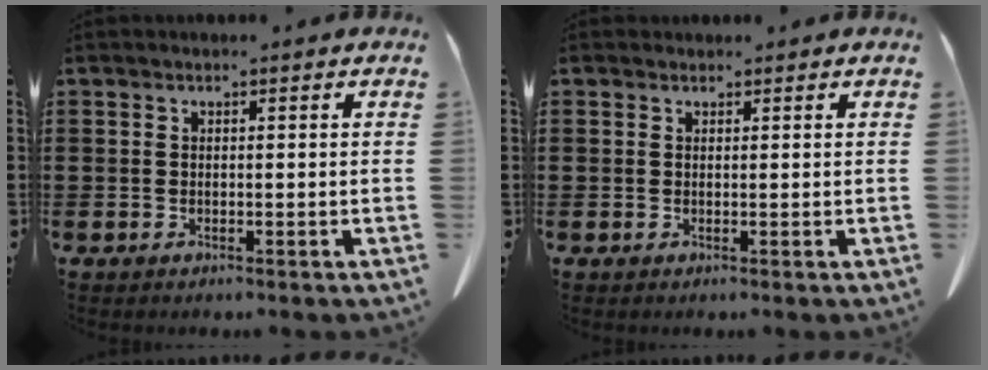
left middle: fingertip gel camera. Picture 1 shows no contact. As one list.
[{"total": 0.6, "force": [0.5, 0.3, 0.0], "torque": [0.006, -0.002, 0.009]}]